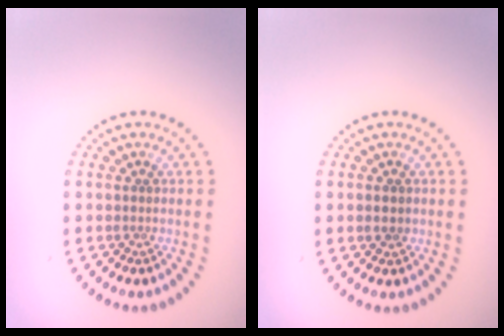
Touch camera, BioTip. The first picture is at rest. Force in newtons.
{"total": 1.9, "press": 1.9, "slide": 0.1}